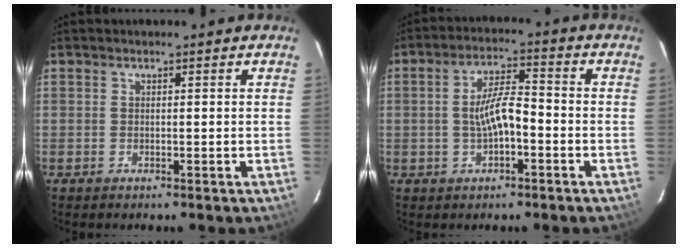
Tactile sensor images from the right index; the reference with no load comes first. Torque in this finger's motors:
{"motor_torque": [0.22, -0.09, 0.43, 0.09]}